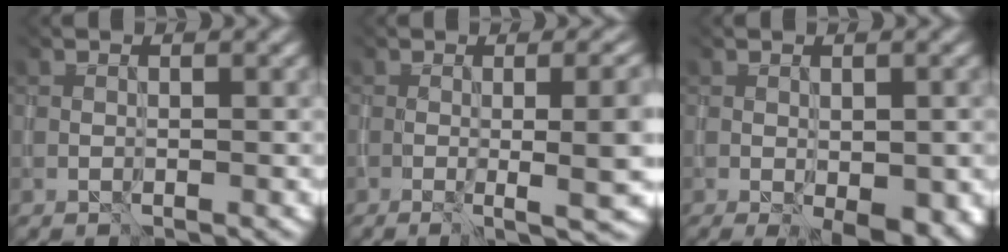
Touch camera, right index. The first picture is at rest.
{"total": 8.5, "force": [-1.5, 2.4, 8.0], "torque": [-0.093, -0.005, 0.009]}
{"total": 4.3, "force": [-2.0, 2.0, 3.3], "torque": [-0.037, -0.015, -0.005]}